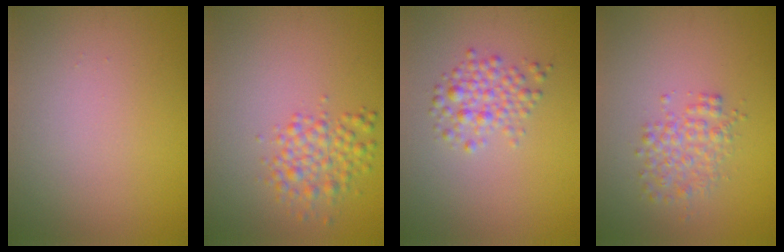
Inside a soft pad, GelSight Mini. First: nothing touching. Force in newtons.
{"total": 2.9, "press": 2.9, "slide": 0.0}
{"total": 2.6, "press": 2.6, "slide": 0.1}
{"total": 2.6, "press": 2.6, "slide": 0.1}